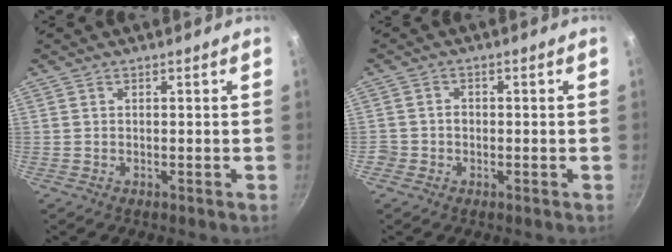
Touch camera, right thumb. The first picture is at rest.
{"total": 2.1, "force": [-0.6, 1.9, 0.6], "torque": [0.000, 0.010, -0.013]}